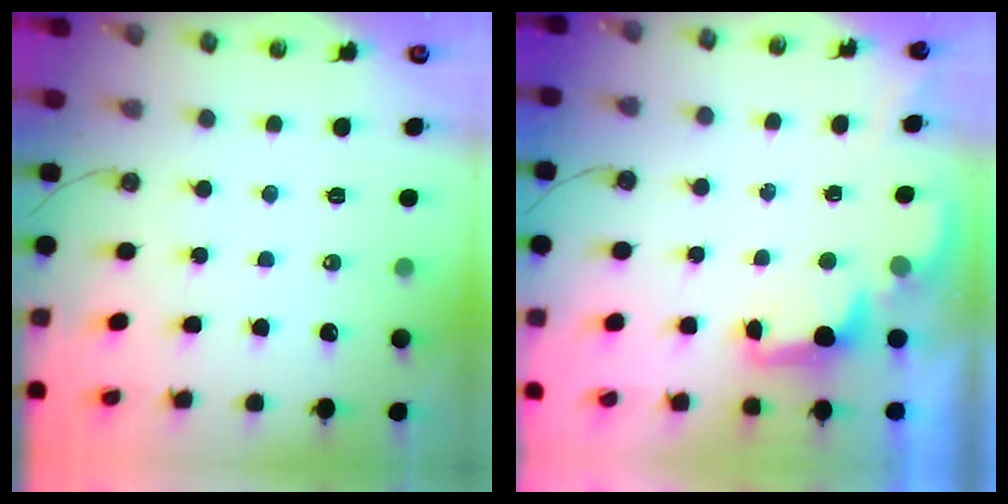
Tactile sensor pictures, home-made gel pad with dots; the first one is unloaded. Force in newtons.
{"total": 3.3, "press": 3.3, "slide": 0.7}